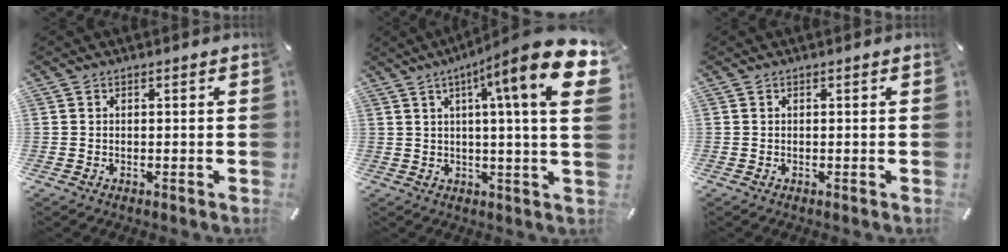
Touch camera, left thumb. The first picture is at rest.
{"total": 18.5, "force": [7.1, 1.4, 17.1], "torque": [-0.260, -0.047, 0.089]}
{"total": 0.0}